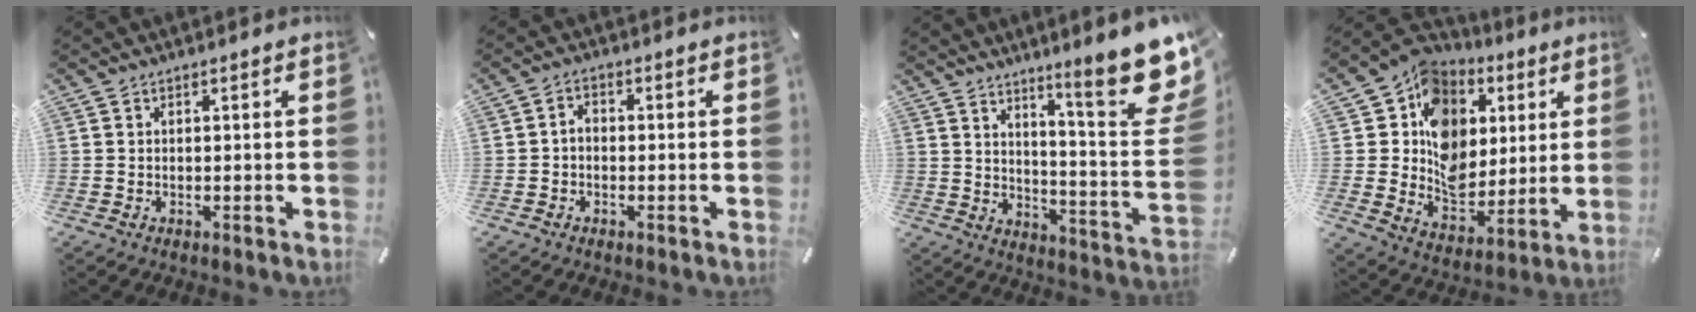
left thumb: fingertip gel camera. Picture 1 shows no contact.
{"total": 2.2, "force": [-1.0, 1.5, 1.3], "torque": [-0.024, 0.009, -0.021]}
{"total": 17.8, "force": [11.3, 3.2, 13.4], "torque": [-0.197, -0.086, 0.177]}
{"total": 14.3, "force": [2.9, 12.7, 5.9], "torque": [-0.087, -0.027, 0.061]}